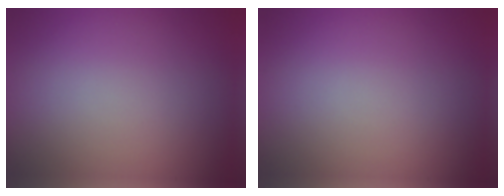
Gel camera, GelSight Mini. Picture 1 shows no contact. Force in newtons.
{"total": 0.0}